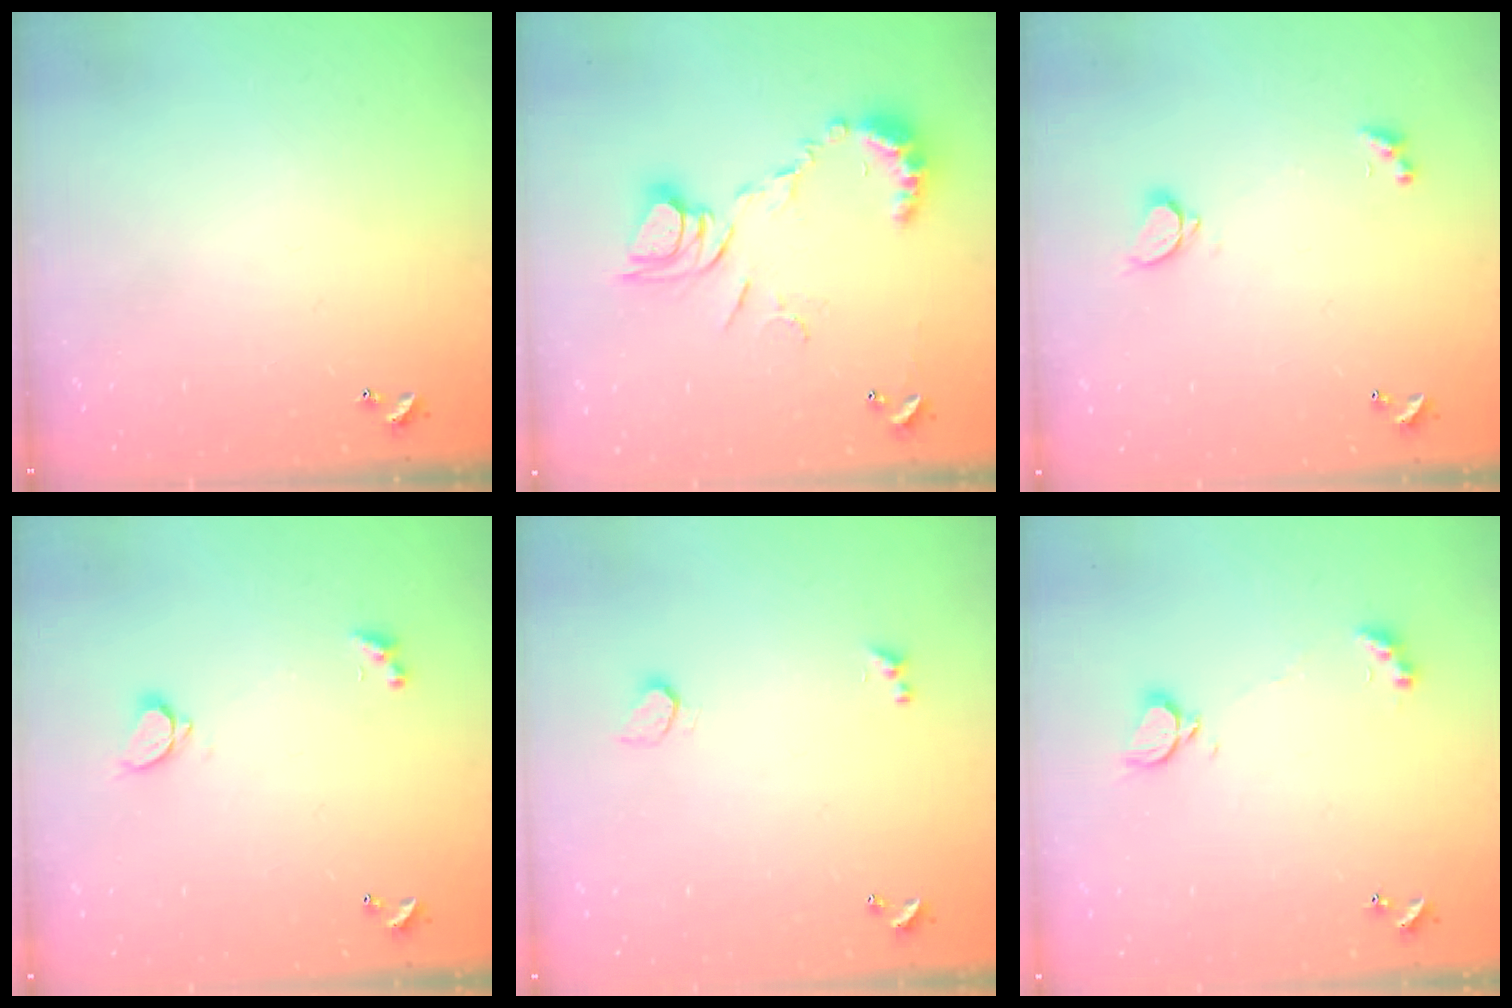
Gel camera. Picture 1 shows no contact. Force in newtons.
{"total": 11.6, "press": 11.5, "slide": 1.0}
{"total": 2.2, "press": 2.0, "slide": 0.9}
{"total": 2.2, "press": 2.0, "slide": 0.9}
{"total": 0.9, "press": 0.8, "slide": 0.4}
{"total": 2.5, "press": 2.4, "slide": 0.5}